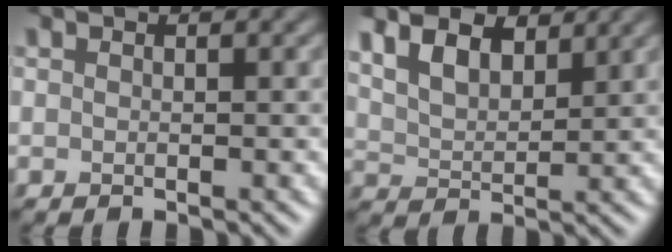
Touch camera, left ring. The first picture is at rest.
{"total": 4.3, "force": [2.7, 2.0, 2.6], "torque": [-0.062, 0.003, 0.051]}